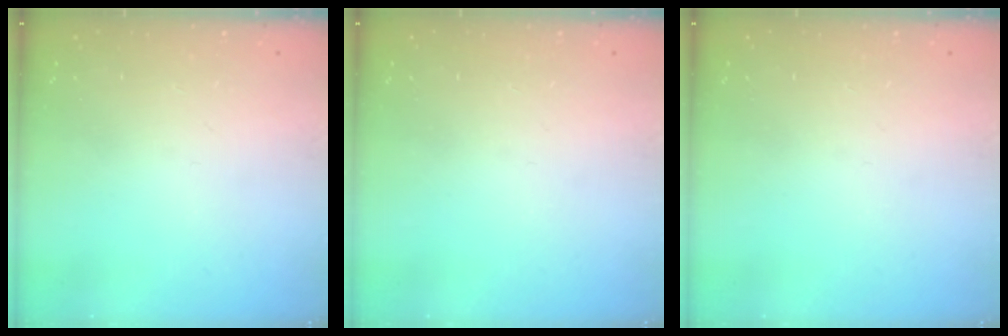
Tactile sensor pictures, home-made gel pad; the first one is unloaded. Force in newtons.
{"total": 0.0}
{"total": 0.0}